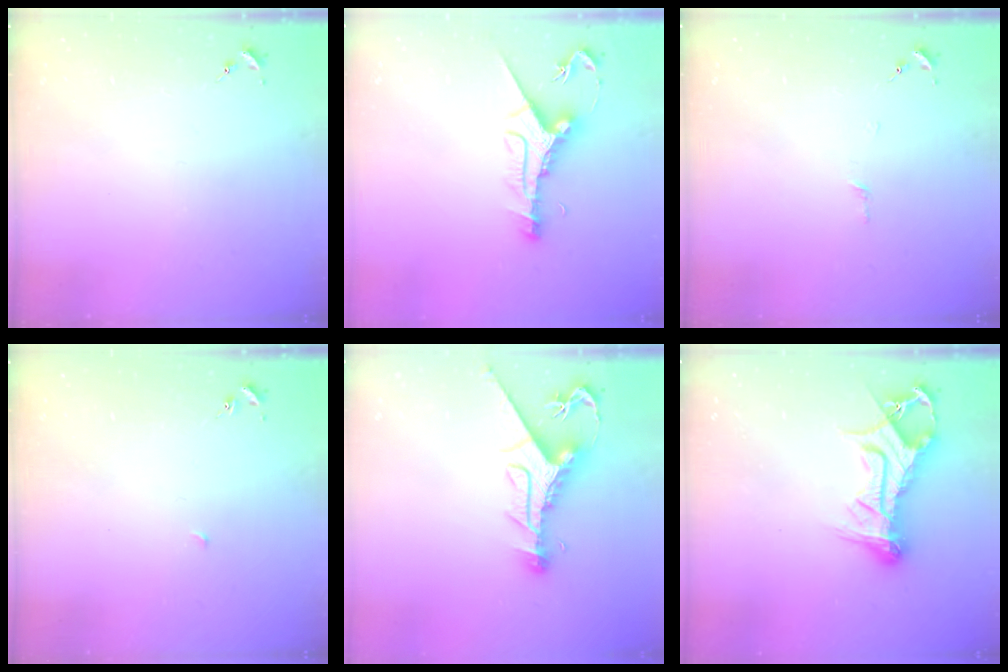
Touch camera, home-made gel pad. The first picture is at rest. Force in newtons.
{"total": 12.0, "press": 12.0, "slide": 0.6}
{"total": 3.0, "press": 3.0, "slide": 0.2}
{"total": 2.1, "press": 2.1, "slide": 0.1}
{"total": 11.4, "press": 11.4, "slide": 1.3}
{"total": 18.2, "press": 18.2, "slide": 1.8}